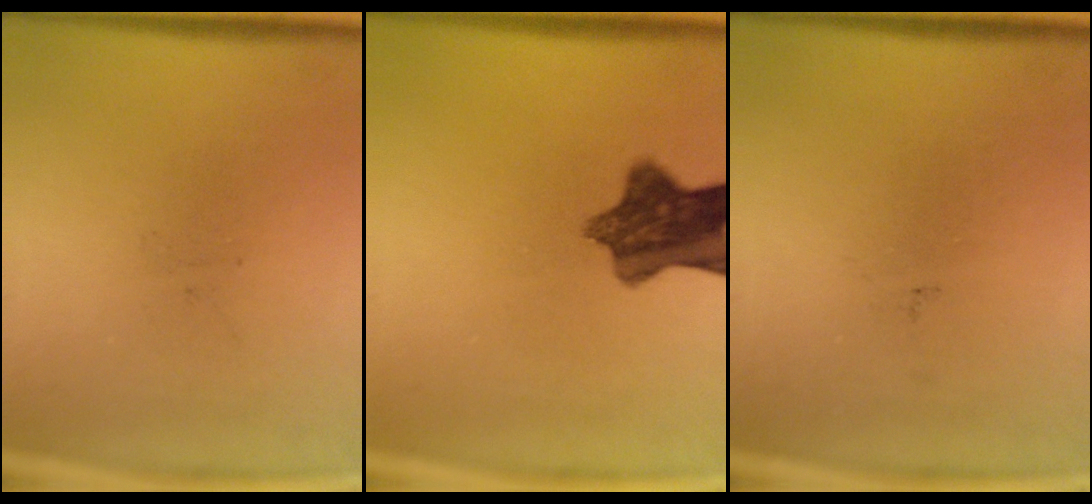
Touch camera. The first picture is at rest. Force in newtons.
{"total": 9.1}
{"total": 0.0}